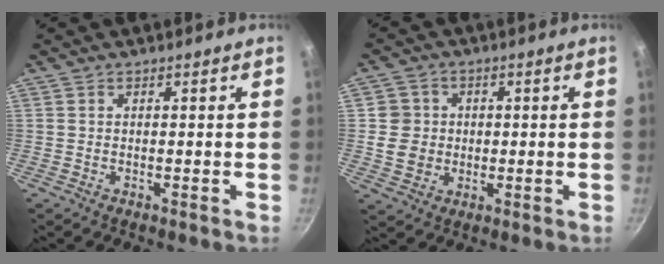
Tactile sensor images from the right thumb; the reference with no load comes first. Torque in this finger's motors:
{"motor_torque": [-0.39, -0.22, 0.17, -0.09, 0.01]}